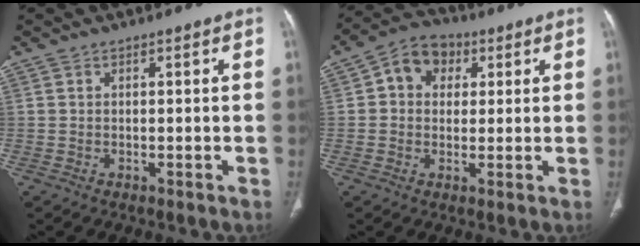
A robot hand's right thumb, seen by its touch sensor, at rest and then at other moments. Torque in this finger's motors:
{"motor_torque": [-0.17, 0.21, 0.22, -0.11, 0.02]}